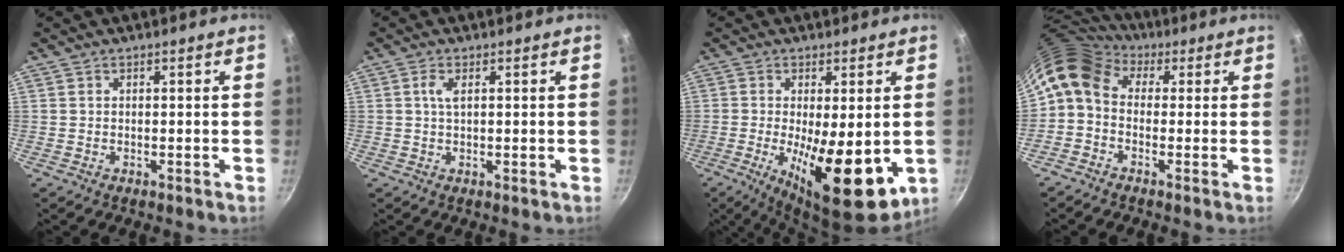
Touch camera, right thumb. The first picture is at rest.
{"total": 2.3, "force": [0.7, 0.8, 2.1], "torque": [-0.045, 0.002, 0.012]}
{"total": 15.0, "force": [-2.3, 5.2, 13.8], "torque": [-0.203, -0.013, -0.024]}
{"total": 9.1, "force": [1.5, 6.9, 5.8], "torque": [-0.104, 0.025, 0.004]}